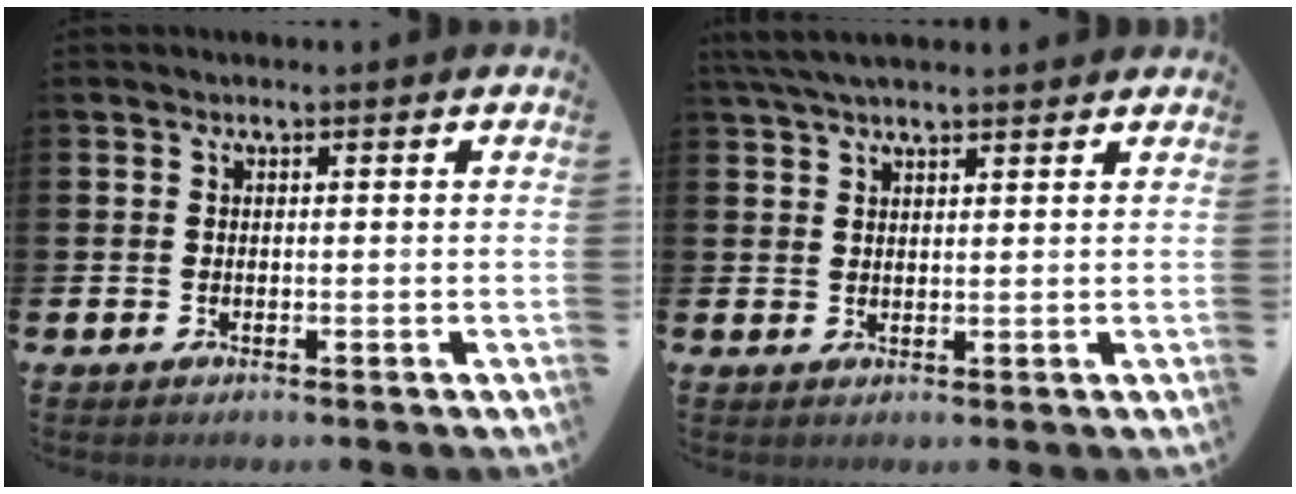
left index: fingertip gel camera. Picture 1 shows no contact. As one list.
[{"total": 4.4, "force": [3.8, 1.0, 2.0], "torque": [-0.042, -0.006, 0.068]}]